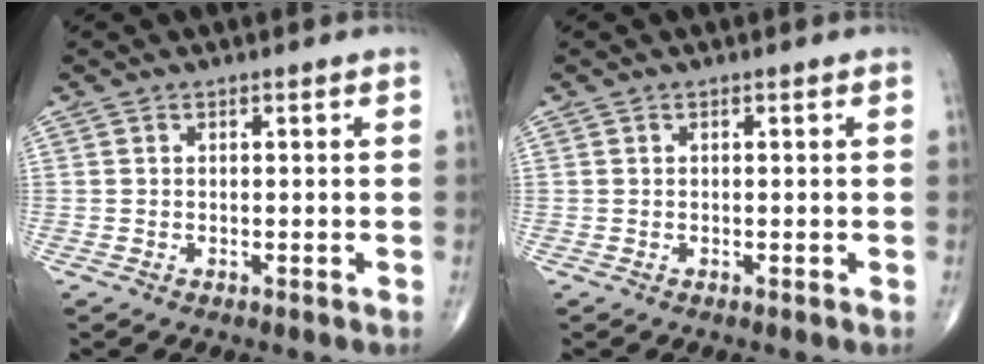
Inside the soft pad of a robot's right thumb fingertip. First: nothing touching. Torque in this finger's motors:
{"motor_torque": [0.04, 0.00, 0.02, 0.03, 0.04]}